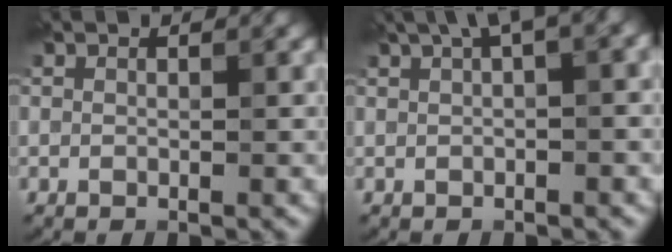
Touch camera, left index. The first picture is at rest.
{"total": 3.8, "force": [1.8, 0.7, 3.3], "torque": [-0.046, 0.016, 0.030]}